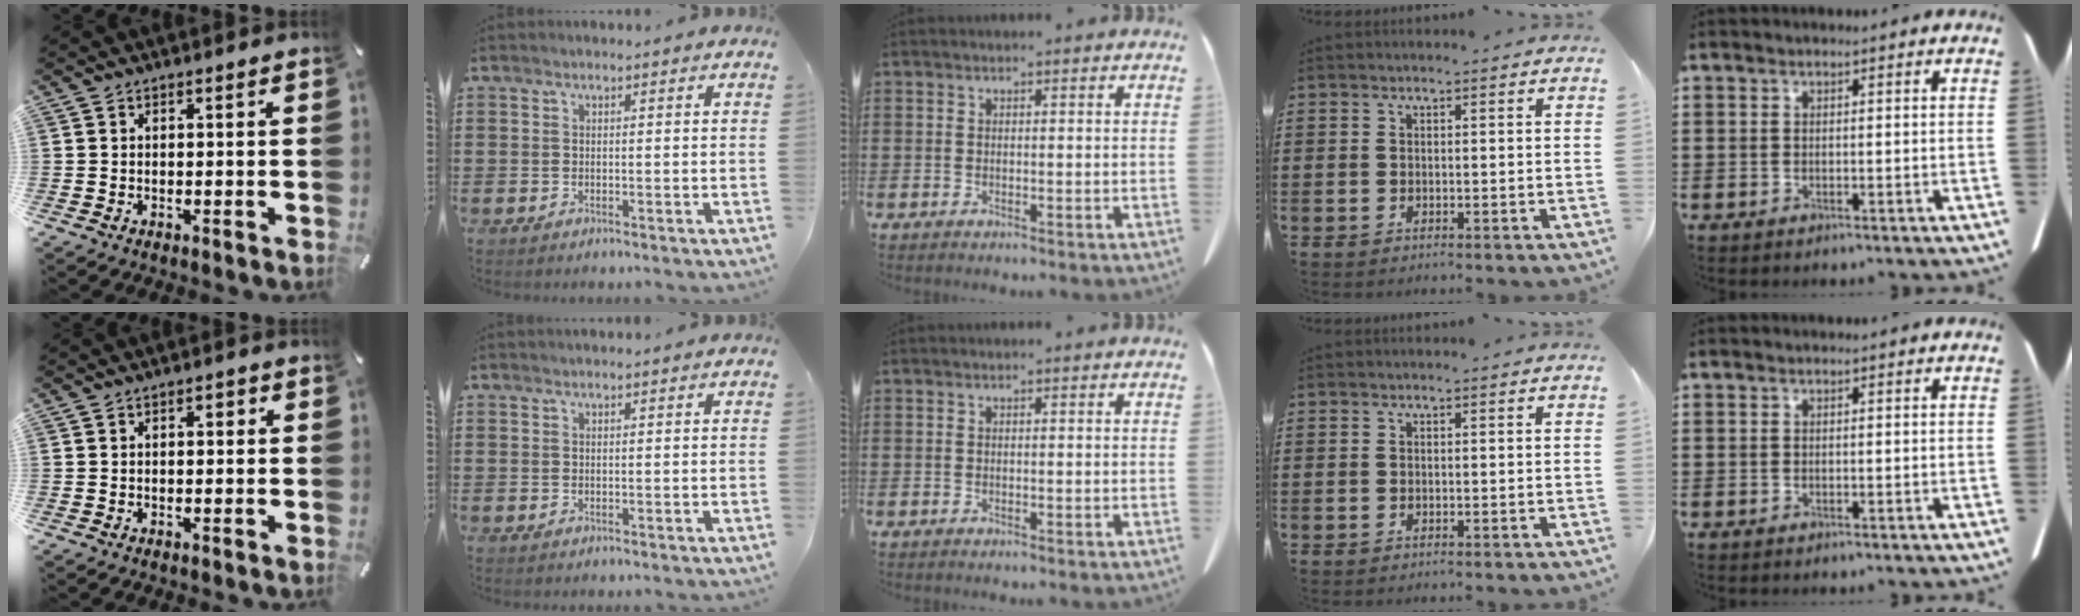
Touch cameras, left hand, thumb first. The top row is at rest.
{"thumb": {"total": 1.1, "force": [-0.4, 0.7, 0.7], "torque": [-0.016, 0.004, -0.009]}}